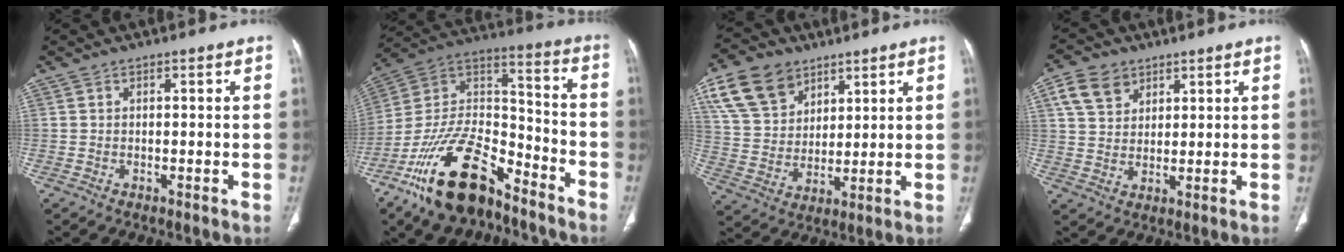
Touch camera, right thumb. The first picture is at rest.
{"total": 21.9, "force": [-14.5, 9.9, 13.2], "torque": [-0.230, 0.083, -0.261]}
{"total": 13.9, "force": [7.7, 9.5, 6.5], "torque": [-0.107, -0.015, 0.154]}
{"total": 7.6, "force": [3.9, 5.5, 3.4], "torque": [-0.046, -0.011, 0.077]}